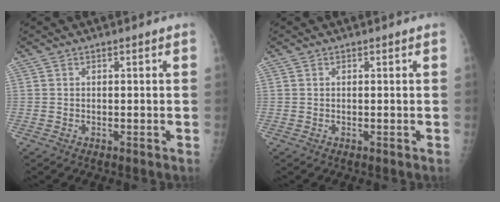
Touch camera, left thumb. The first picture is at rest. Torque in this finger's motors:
{"motor_torque": [-0.10, 0.10, 0.00, 0.01, 0.00]}